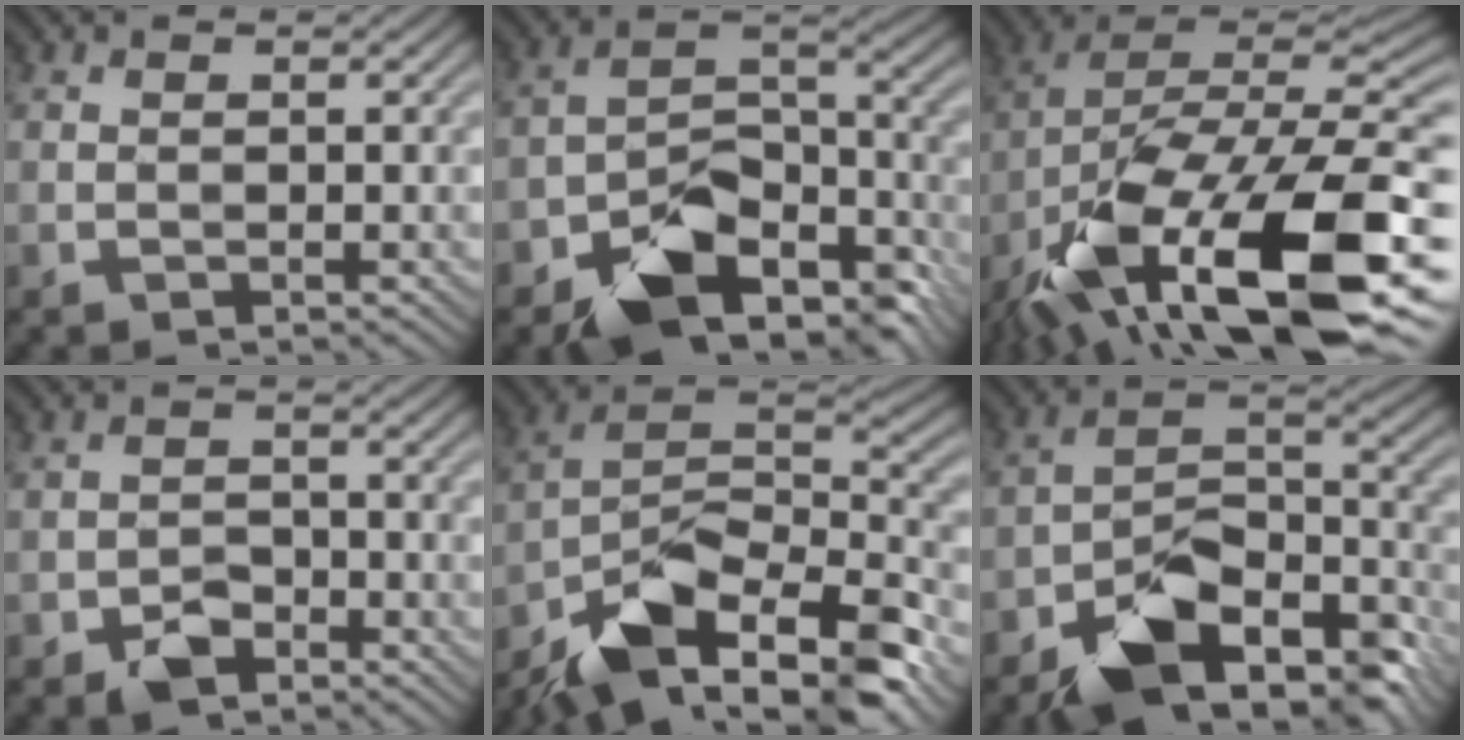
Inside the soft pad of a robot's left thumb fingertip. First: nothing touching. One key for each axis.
{"total": 13.3, "fx": -8.6, "fy": 7.0, "fz": 7.3, "tx": -0.115, "ty": -0.012, "tz": -0.153}
{"total": 20.6, "fx": -10.5, "fy": 9.2, "fz": 15.2, "tx": -0.284, "ty": -0.018, "tz": -0.167}
{"total": 3.2, "fx": -2.2, "fy": 2.0, "fz": 1.3, "tx": -0.019, "ty": 0.000, "tz": -0.047}
{"total": 15.0, "fx": -10.7, "fy": 5.8, "fz": 8.9, "tx": -0.177, "ty": -0.004, "tz": -0.189}
{"total": 14.1, "fx": -9.5, "fy": 6.4, "fz": 8.2, "tx": -0.129, "ty": -0.008, "tz": -0.173}